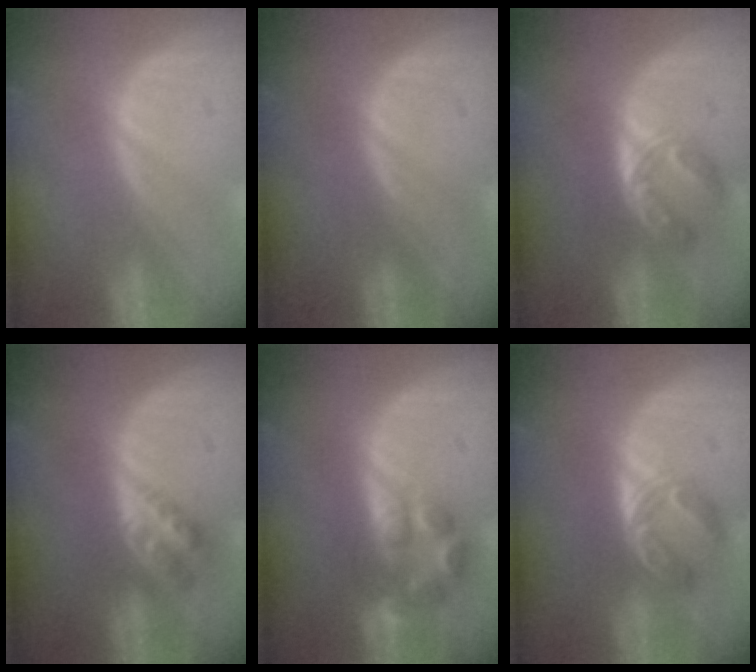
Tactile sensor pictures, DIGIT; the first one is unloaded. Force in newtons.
{"total": 0.0}
{"total": 5.9, "press": 4.8, "slide": 3.4}
{"total": 4.5, "press": 4.0, "slide": 2.0}
{"total": 6.9, "press": 5.9, "slide": 3.6}
{"total": 6.0, "press": 5.0, "slide": 3.3}